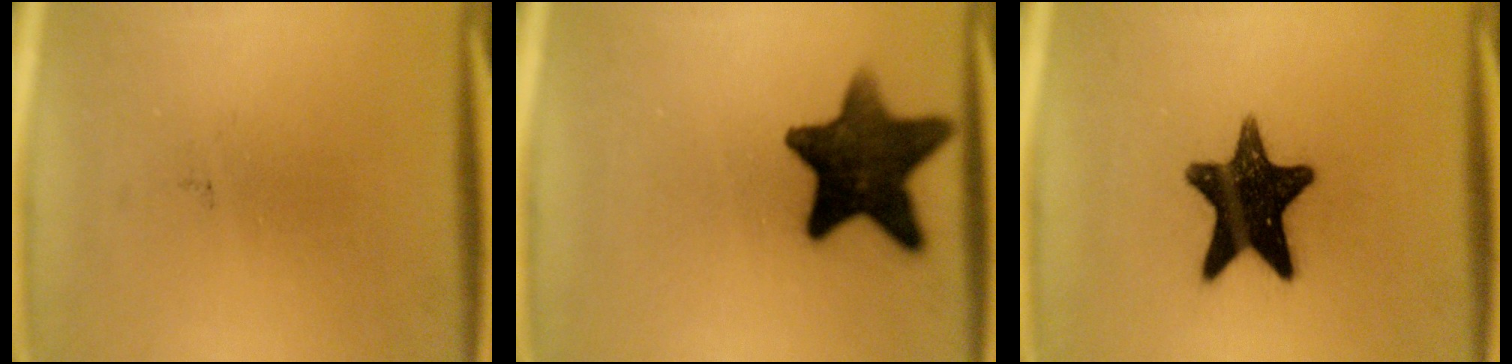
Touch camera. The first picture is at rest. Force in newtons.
{"total": 14.3}
{"total": 15.5}